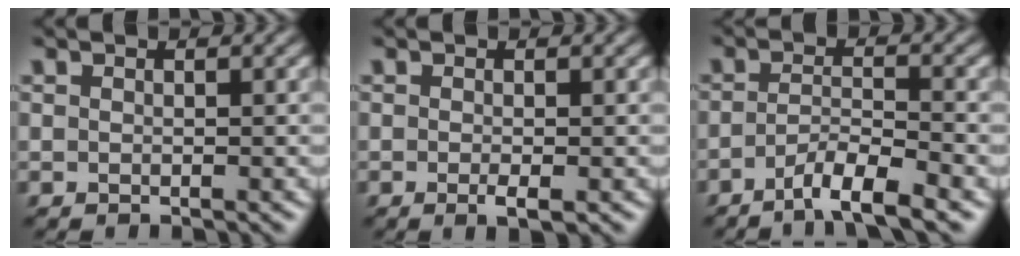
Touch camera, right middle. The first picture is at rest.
{"total": 1.3, "force": [-0.4, 0.2, 1.2], "torque": [-0.021, -0.008, -0.008]}
{"total": 4.4, "force": [-2.9, 0.8, 3.3], "torque": [-0.054, 0.000, -0.058]}